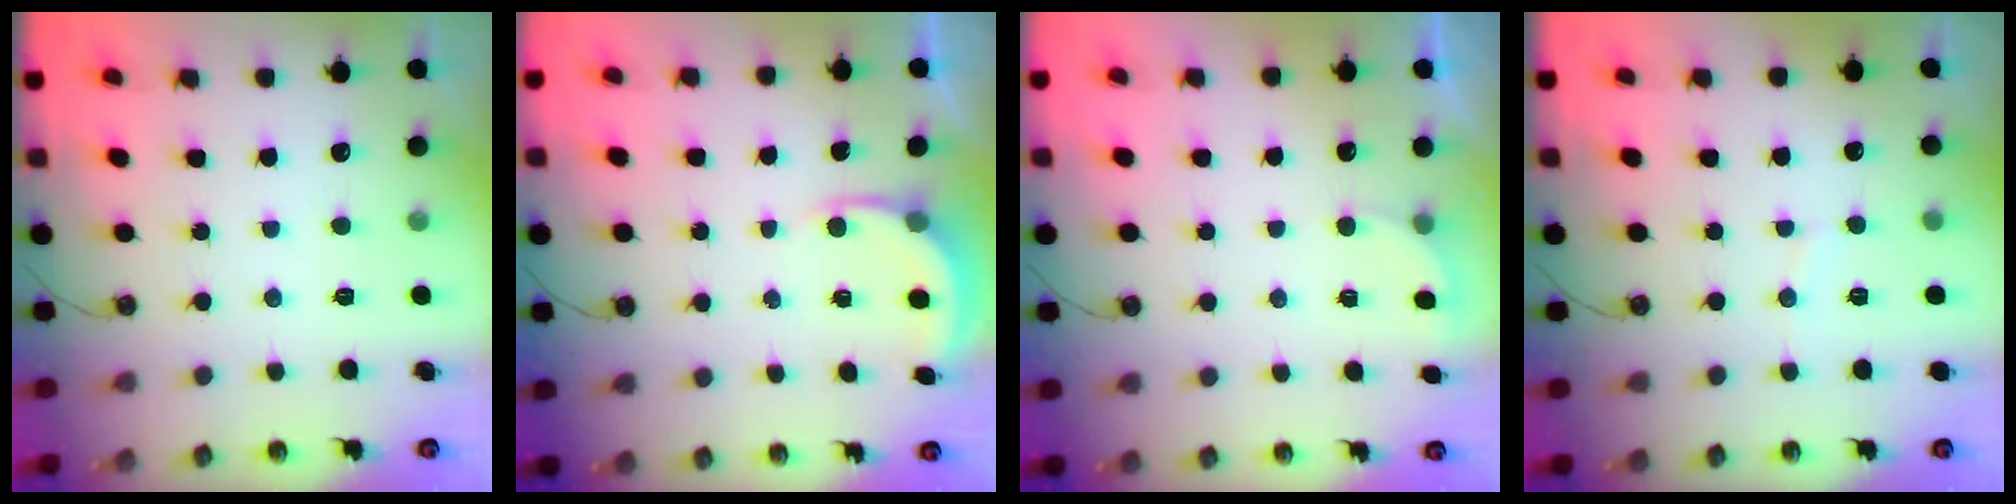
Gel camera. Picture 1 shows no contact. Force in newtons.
{"total": 3.8, "press": 3.8, "slide": 0.3}
{"total": 2.2, "press": 2.0, "slide": 1.0}
{"total": 2.5, "press": 2.5, "slide": 0.2}